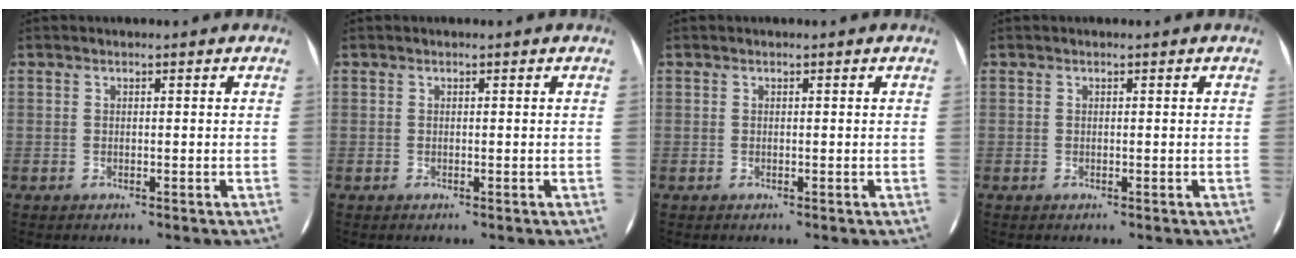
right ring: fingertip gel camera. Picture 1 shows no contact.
{"total": 0.0}
{"total": 0.0}
{"total": 0.0}